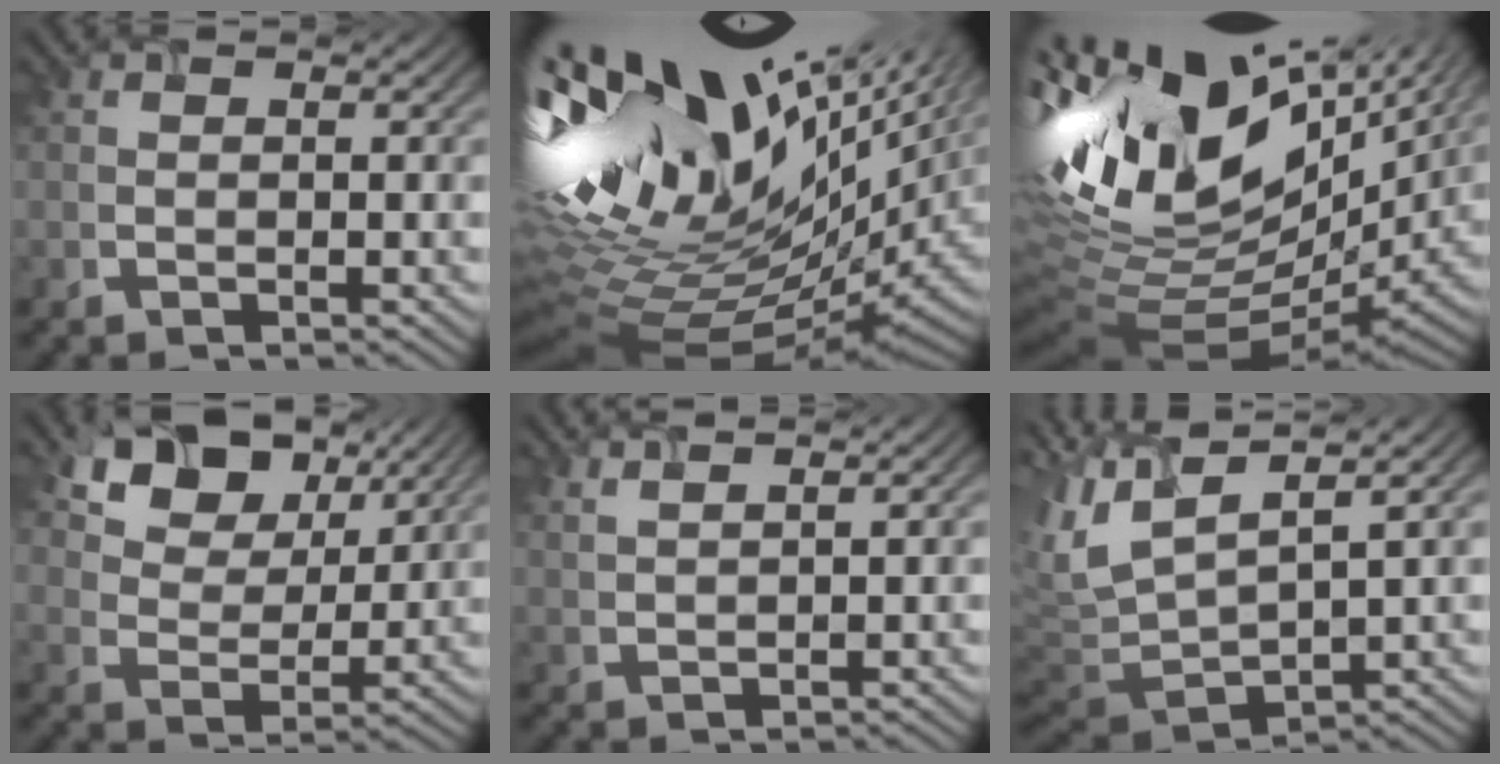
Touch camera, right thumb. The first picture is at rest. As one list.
[{"total": 19.4, "force": [5.7, 8.0, 16.7], "torque": [-0.309, -0.005, 0.135]}, {"total": 18.1, "force": [6.8, 8.2, 14.6], "torque": [-0.297, 0.019, 0.138]}, {"total": 10.7, "force": [7.1, 6.2, 5.0], "torque": [-0.110, 0.006, 0.118]}, {"total": 2.8, "force": [2.7, -0.1, 0.6], "torque": [-0.015, 0.005, 0.055]}, {"total": 7.7, "force": [4.6, 1.9, 5.9], "torque": [-0.157, 0.016, 0.091]}]